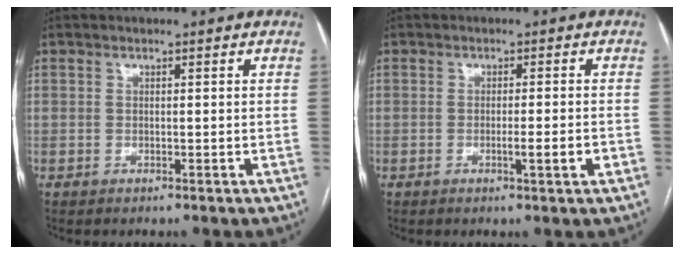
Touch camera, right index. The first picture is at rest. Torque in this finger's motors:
{"motor_torque": [1.23, 0.12, 0.34, 0.06]}